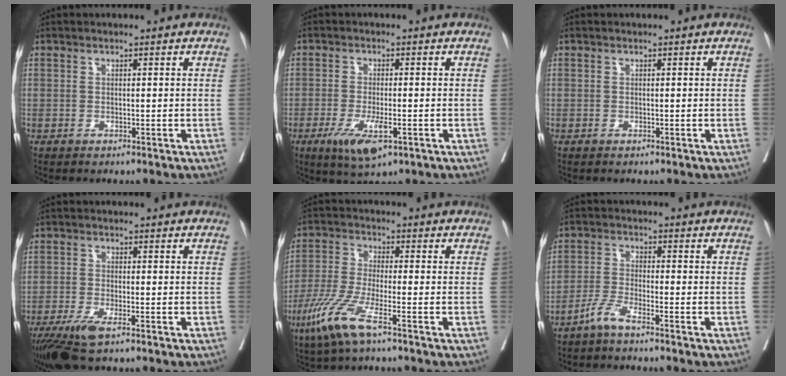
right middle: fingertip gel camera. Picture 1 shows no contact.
{"total": 6.3, "force": [-2.8, 1.7, 5.4], "torque": [-0.102, -0.014, -0.042]}
{"total": 0.0}
{"total": 6.0, "force": [-3.9, 1.0, 4.5], "torque": [-0.086, -0.015, -0.070]}
{"total": 8.3, "force": [-4.7, 0.4, 6.8], "torque": [-0.151, -0.021, -0.097]}
{"total": 3.4, "force": [-2.8, -0.1, 1.9], "torque": [-0.045, -0.006, -0.063]}